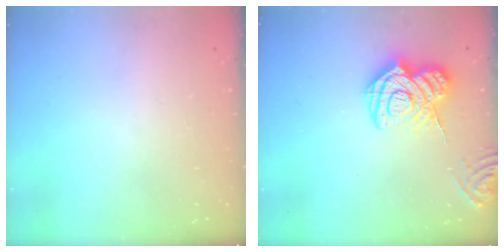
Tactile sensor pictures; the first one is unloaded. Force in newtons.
{"total": 16.0, "press": 15.9, "slide": 1.7}